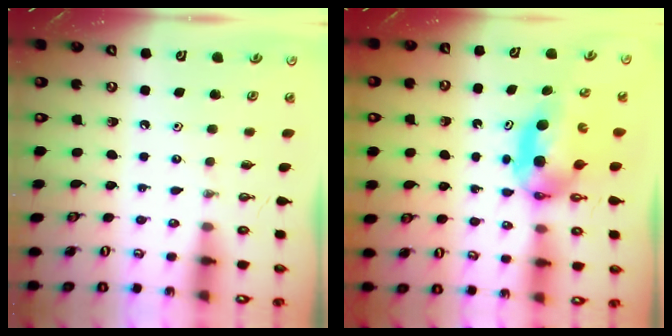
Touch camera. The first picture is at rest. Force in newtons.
{"total": 6.4, "press": 6.0, "slide": 2.4}